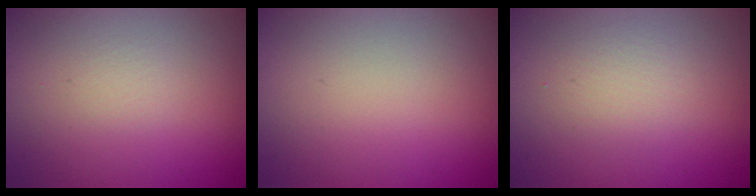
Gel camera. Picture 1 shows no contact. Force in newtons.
{"total": 0.0}
{"total": 1.8, "press": 1.8, "slide": 0.0}